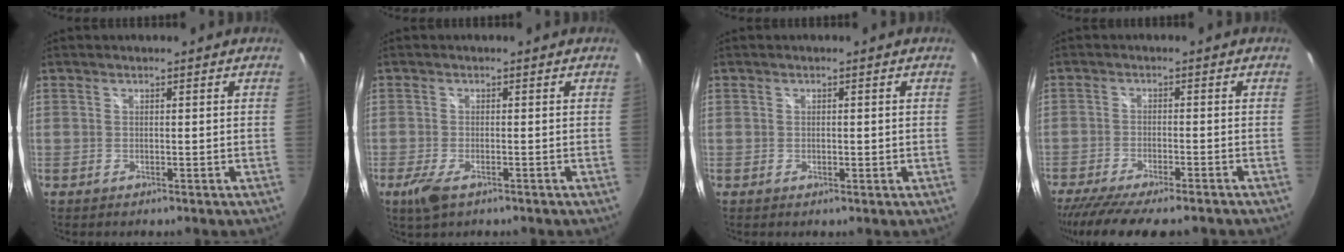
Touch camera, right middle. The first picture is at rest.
{"total": 4.1, "force": [-2.2, 1.5, 3.0], "torque": [-0.070, -0.013, -0.042]}
{"total": 1.3, "force": [-0.1, 0.7, 1.0], "torque": [-0.013, 0.001, -0.002]}
{"total": 12.1, "force": [-10.0, 2.0, 6.6], "torque": [-0.144, -0.042, -0.161]}